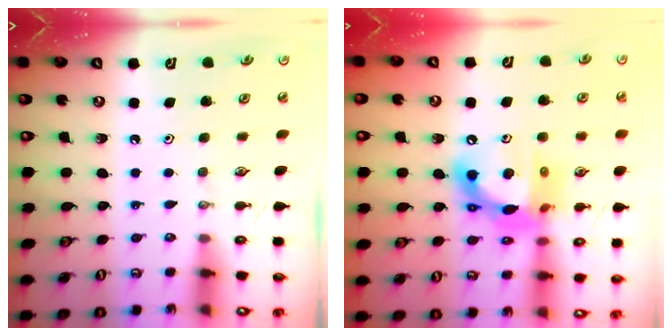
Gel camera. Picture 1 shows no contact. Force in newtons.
{"total": 15.4, "press": 15.3, "slide": 1.5}